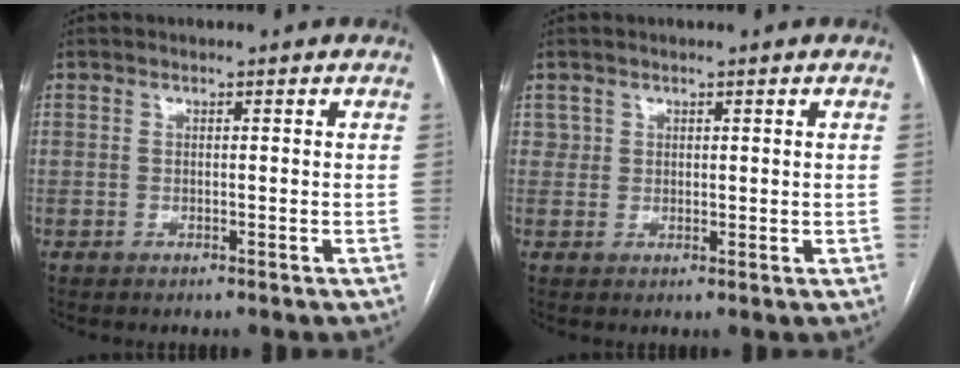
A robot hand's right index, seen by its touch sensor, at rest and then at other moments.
{"total": 1.9, "force": [1.1, 1.5, 0.0], "torque": [0.017, -0.003, 0.013]}